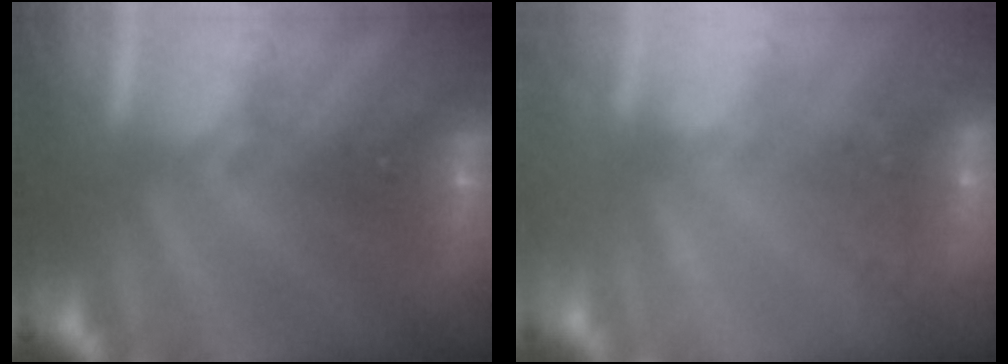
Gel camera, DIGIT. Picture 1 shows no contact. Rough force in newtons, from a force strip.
{"total": 2.4}